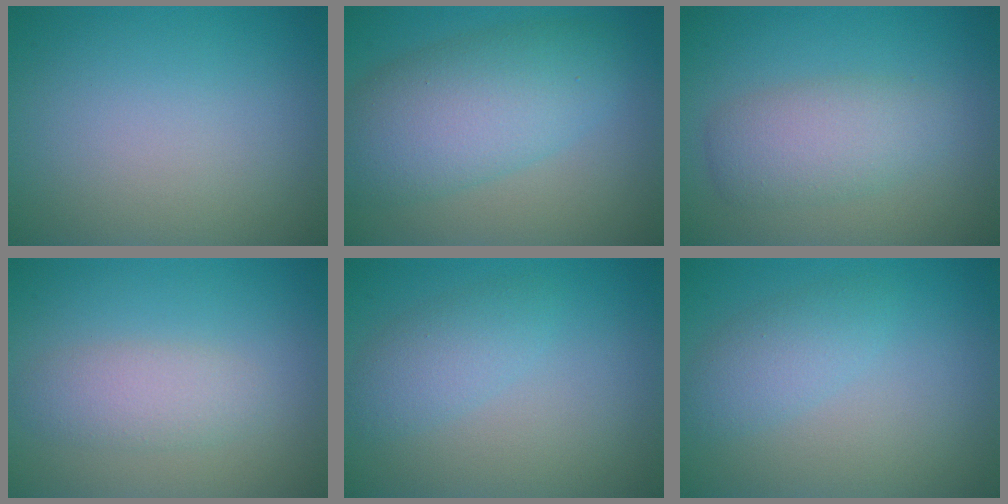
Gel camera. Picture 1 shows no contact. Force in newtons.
{"total": 7.4, "press": 7.4, "slide": 0.1}
{"total": 3.8, "press": 3.8, "slide": 0.2}
{"total": 2.6, "press": 2.6, "slide": 0.1}
{"total": 2.5, "press": 2.5, "slide": 0.0}
{"total": 2.5, "press": 2.5, "slide": 0.0}